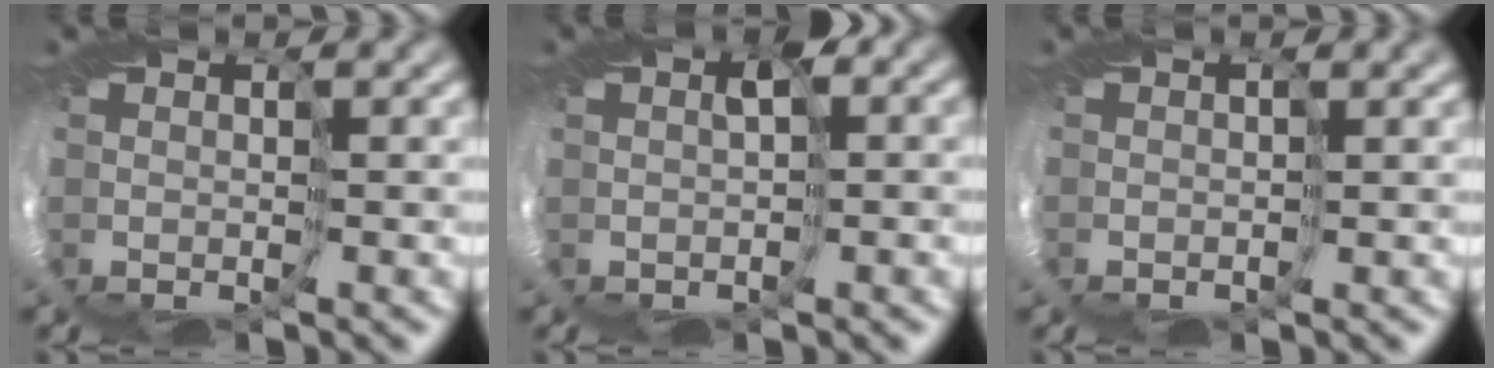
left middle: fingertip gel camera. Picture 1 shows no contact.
{"total": 2.5, "force": [0.2, 1.4, 2.0], "torque": [-0.031, 0.007, 0.008]}
{"total": 0.5, "force": [0.1, 0.2, 0.5], "torque": [-0.001, 0.007, 0.001]}